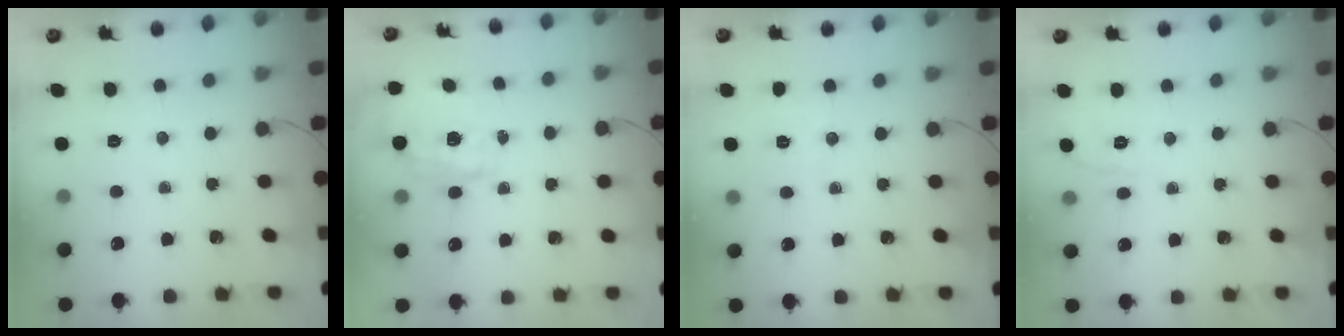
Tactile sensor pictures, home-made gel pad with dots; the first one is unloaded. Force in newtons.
{"total": 1.8, "press": 1.8, "slide": 0.5}
{"total": 1.7, "press": 1.0, "slide": 1.3}
{"total": 2.0, "press": 0.6, "slide": 1.9}